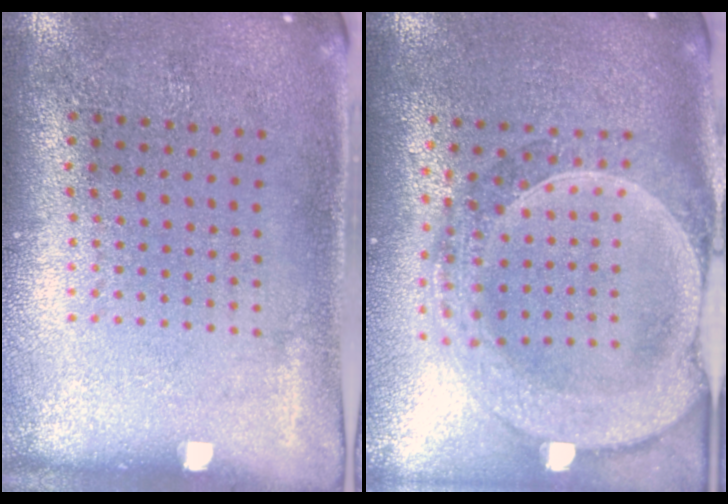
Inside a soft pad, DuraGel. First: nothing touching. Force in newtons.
{"total": 2.7, "press": 2.4, "slide": 1.2}